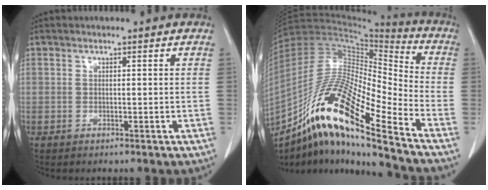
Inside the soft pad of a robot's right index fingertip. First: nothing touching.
{"total": 21.2, "force": [-13.8, 2.0, 15.9], "torque": [-0.323, -0.013, -0.254]}